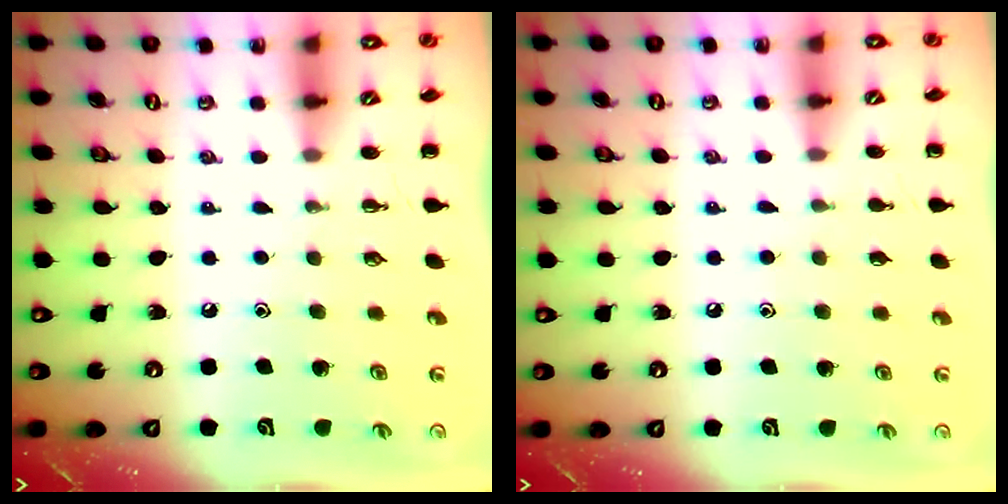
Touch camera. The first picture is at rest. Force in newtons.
{"total": 2.9, "press": 2.6, "slide": 1.2}